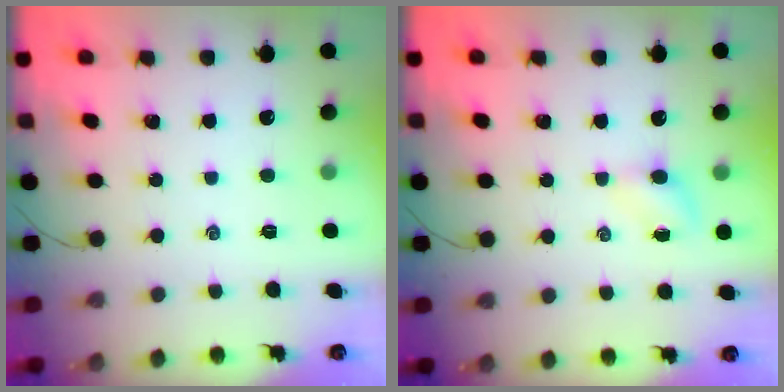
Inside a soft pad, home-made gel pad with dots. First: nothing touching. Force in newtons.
{"total": 4.0, "press": 3.8, "slide": 1.3}